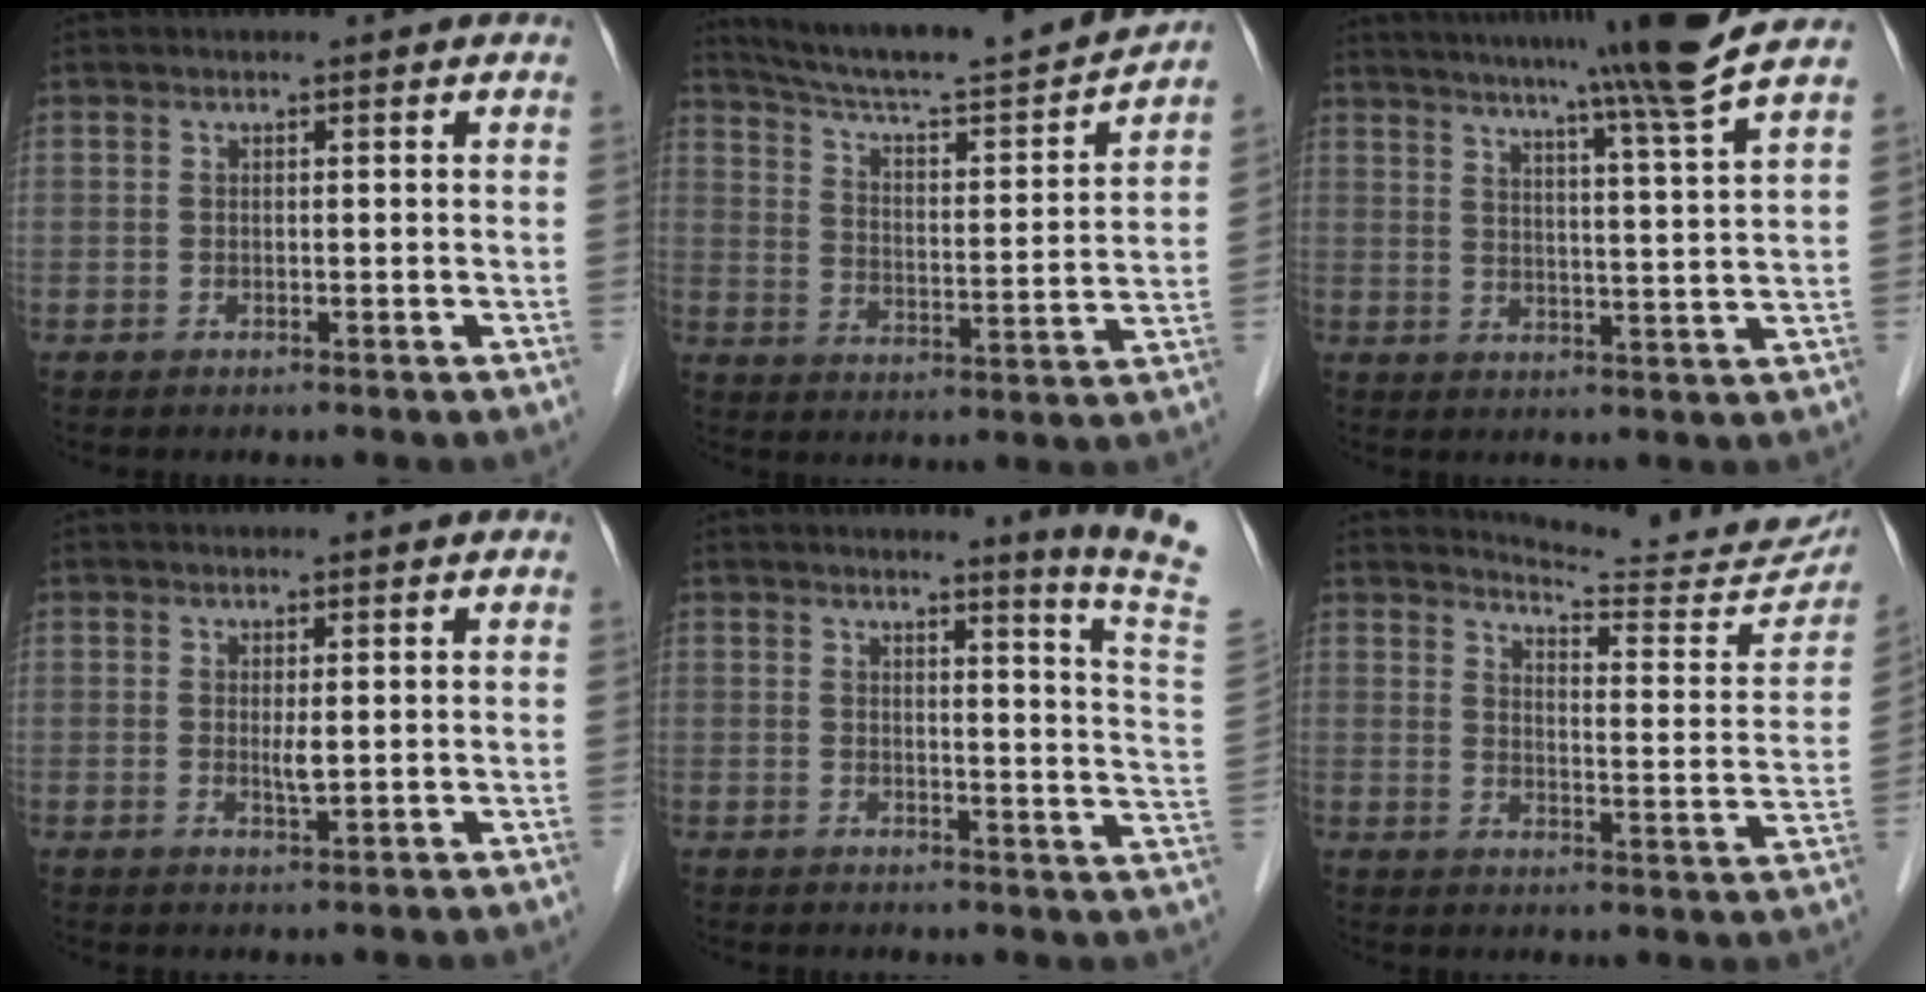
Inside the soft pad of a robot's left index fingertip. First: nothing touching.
{"total": 19.0, "force": [17.6, -0.5, 7.3], "torque": [-0.124, -0.020, 0.262]}
{"total": 14.1, "force": [11.6, -3.2, 7.4], "torque": [-0.119, -0.033, 0.152]}
{"total": 1.5, "force": [0.3, 0.1, 1.5], "torque": [-0.032, -0.005, 0.010]}
{"total": 9.3, "force": [7.7, -3.3, 4.0], "torque": [-0.056, -0.089, 0.076]}
{"total": 16.8, "force": [16.4, 1.8, 3.4], "torque": [-0.033, -0.088, 0.185]}